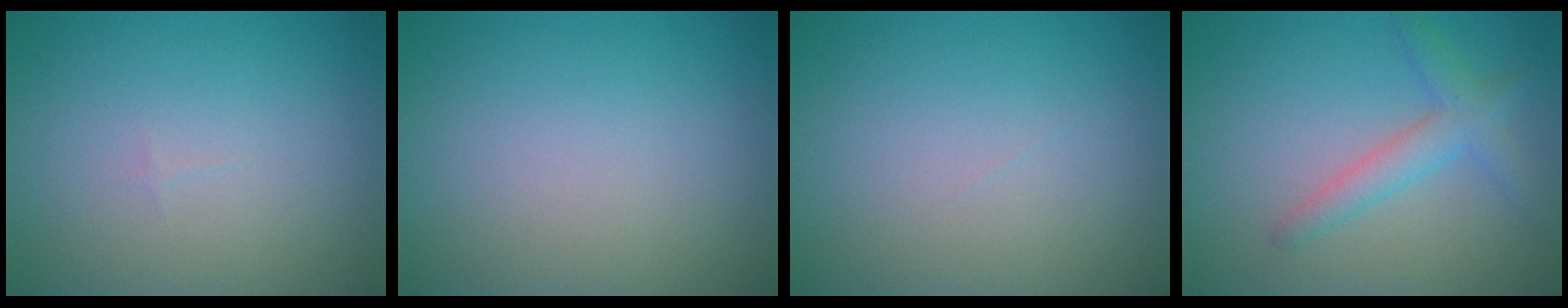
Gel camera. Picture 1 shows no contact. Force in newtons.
{"total": 0.0}
{"total": 0.0}
{"total": 2.9, "press": 2.9, "slide": 0.1}